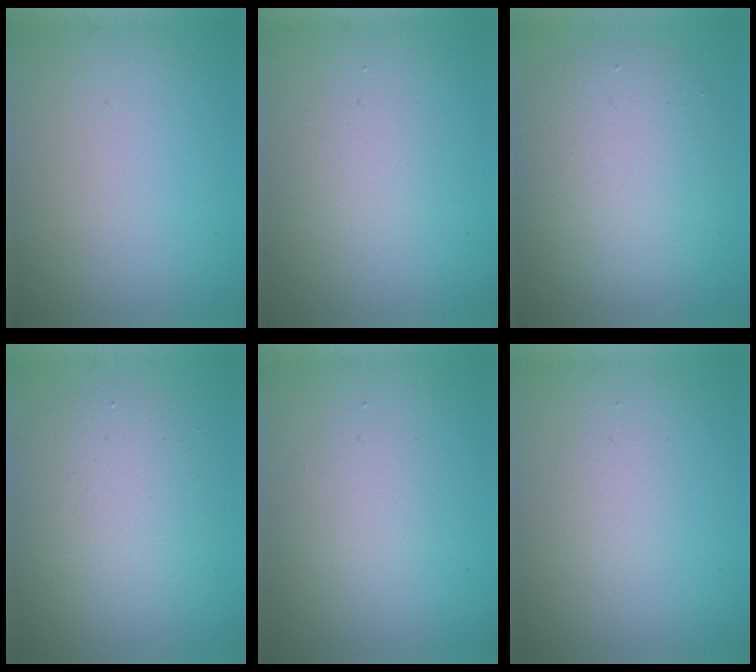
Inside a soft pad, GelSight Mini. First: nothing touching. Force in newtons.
{"total": 1.5, "press": 1.5, "slide": 0.1}
{"total": 6.2, "press": 6.2, "slide": 0.2}
{"total": 4.3, "press": 4.3, "slide": 0.2}
{"total": 1.7, "press": 1.7, "slide": 0.1}
{"total": 0.9, "press": 0.9, "slide": 0.2}